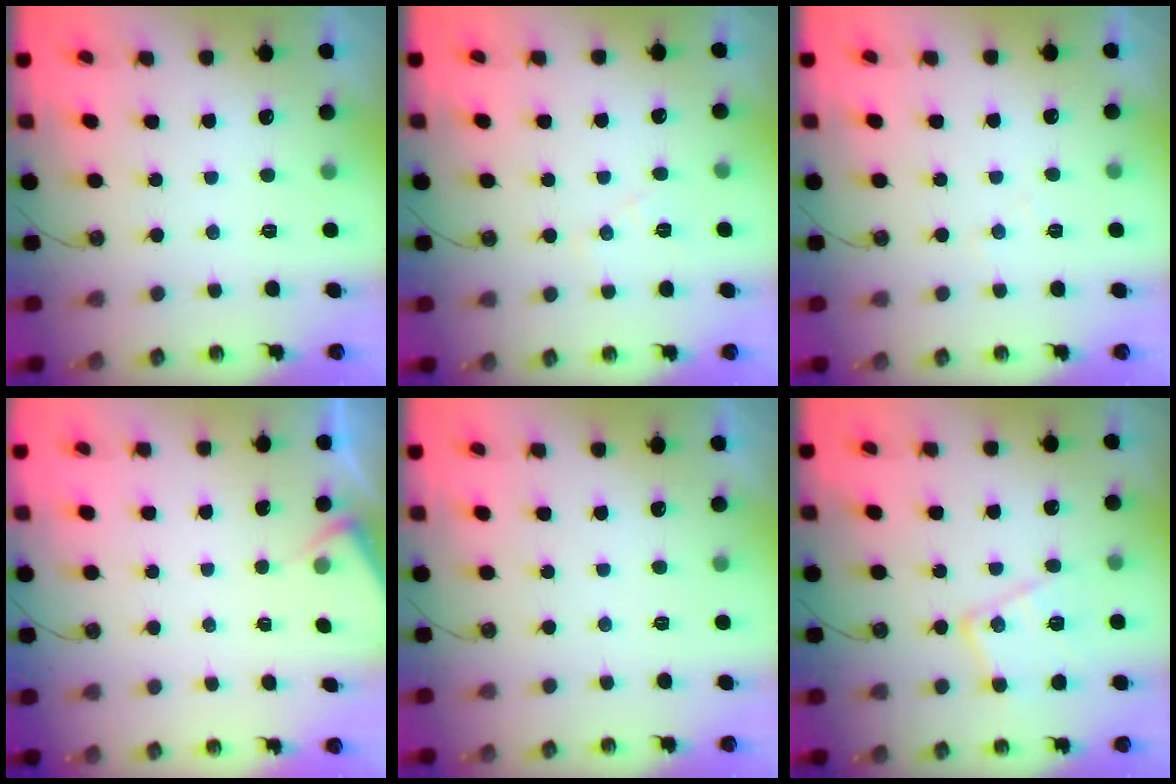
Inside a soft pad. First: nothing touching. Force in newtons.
{"total": 6.8, "press": 6.7, "slide": 0.8}
{"total": 3.9, "press": 3.8, "slide": 0.6}
{"total": 3.4, "press": 3.3, "slide": 0.4}
{"total": 2.2, "press": 2.2, "slide": 0.4}
{"total": 13.6, "press": 13.5, "slide": 1.4}